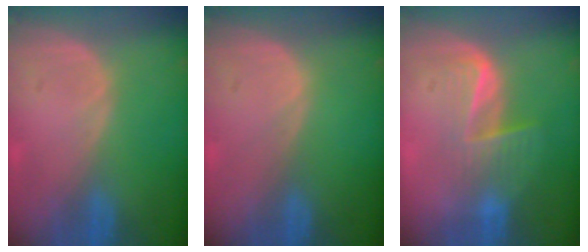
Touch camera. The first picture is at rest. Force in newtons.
{"total": 0.0}
{"total": 6.9, "press": 5.6, "slide": 4.0}